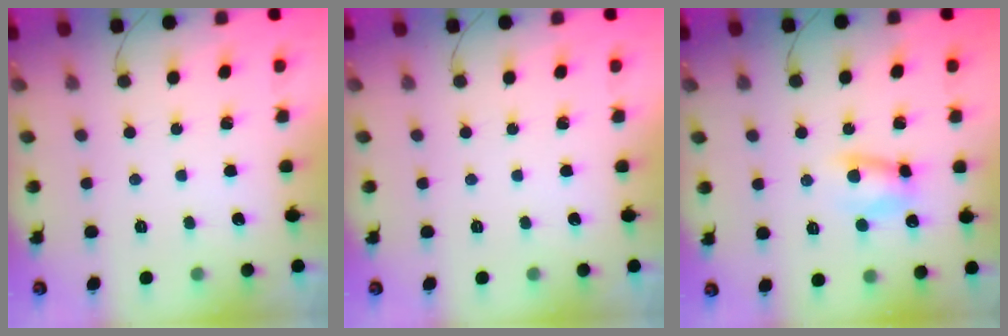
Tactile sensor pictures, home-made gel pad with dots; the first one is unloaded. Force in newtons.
{"total": 0.0}
{"total": 6.3, "press": 6.3, "slide": 0.2}